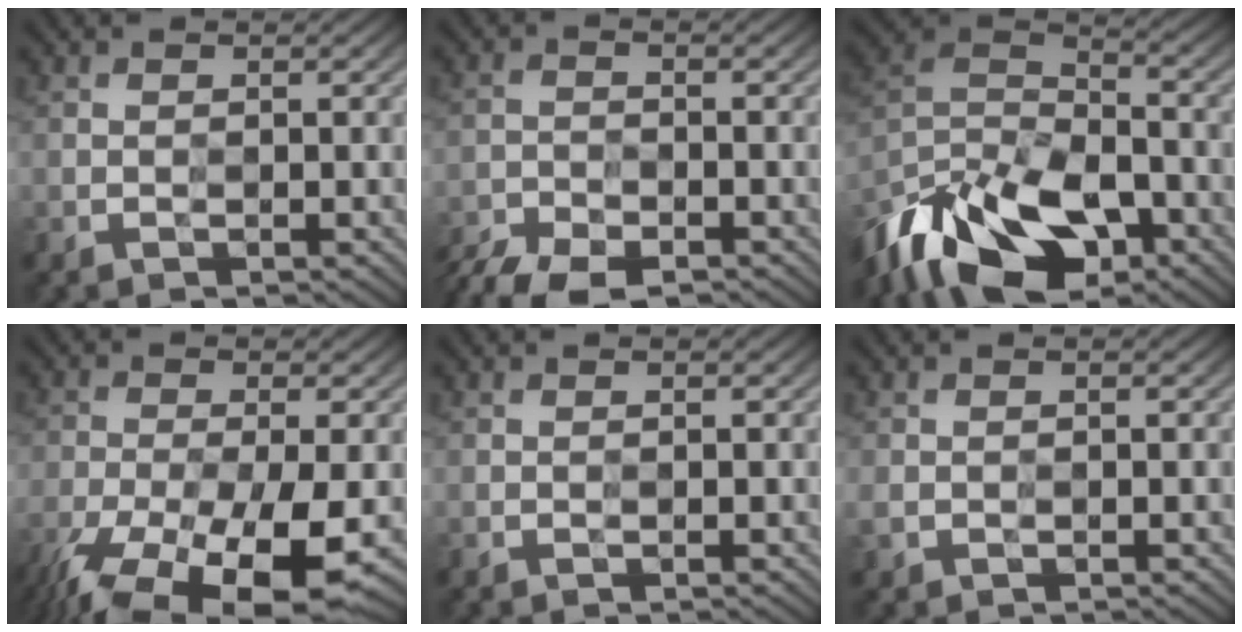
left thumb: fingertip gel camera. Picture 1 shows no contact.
{"total": 7.2, "force": [-6.3, 2.2, 2.7], "torque": [-0.050, -0.021, -0.113]}
{"total": 15.0, "force": [-10.7, 7.0, 7.8], "torque": [-0.182, -0.009, -0.204]}
{"total": 15.5, "force": [-10.4, 5.1, 10.4], "torque": [-0.214, -0.052, -0.155]}
{"total": 0.0}
{"total": 1.5, "force": [-0.2, 1.3, 0.8], "torque": [-0.027, -0.002, -0.006]}